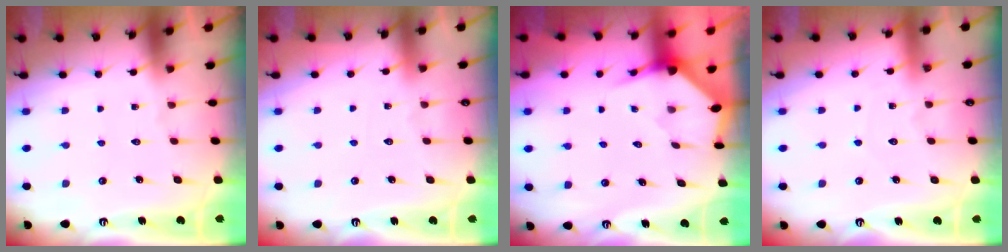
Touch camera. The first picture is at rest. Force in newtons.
{"total": 2.2, "press": 2.2, "slide": 0.3}
{"total": 3.3, "press": 3.3, "slide": 0.1}
{"total": 3.3, "press": 3.2, "slide": 0.4}